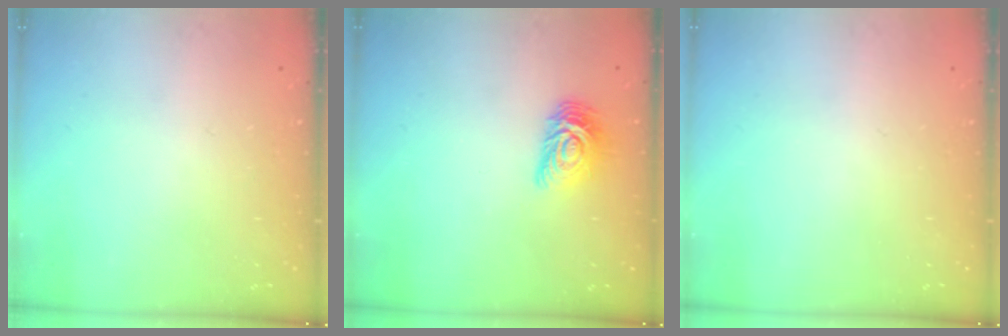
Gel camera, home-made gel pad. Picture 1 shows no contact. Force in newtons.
{"total": 8.5, "press": 8.5, "slide": 0.5}
{"total": 0.0}